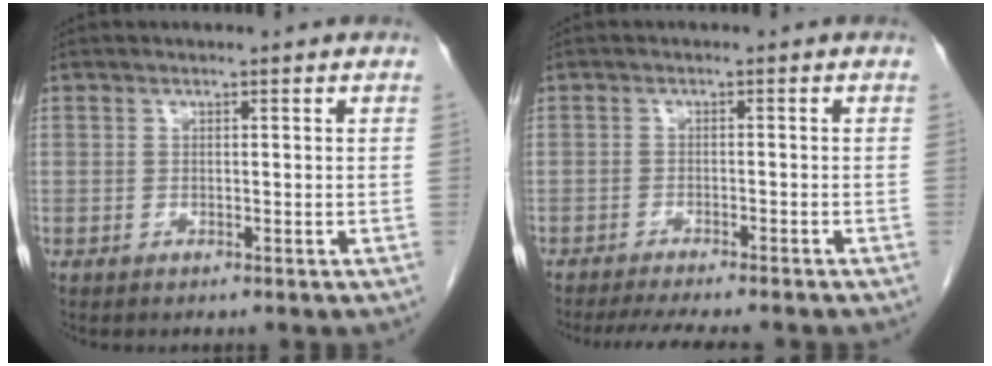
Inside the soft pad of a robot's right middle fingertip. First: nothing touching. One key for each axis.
{"total": 9.3, "fx": -8.2, "fy": 1.0, "fz": 4.4, "tx": -0.057, "ty": -0.015, "tz": -0.114}